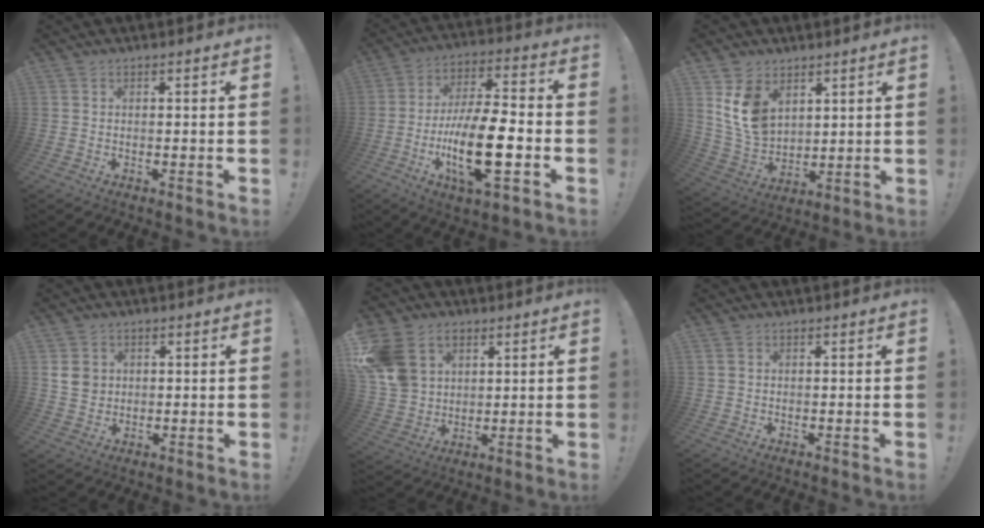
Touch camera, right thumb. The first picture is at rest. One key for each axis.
{"total": 19.1, "fx": -5.8, "fy": 6.2, "fz": 17.1, "tx": -0.323, "ty": 0.015, "tz": -0.093}
{"total": 11.7, "fx": 5.5, "fy": 8.5, "fz": 6.0, "tx": -0.115, "ty": -0.027, "tz": 0.109}
{"total": 5.3, "fx": 1.4, "fy": 4.6, "fz": 2.2, "tx": -0.026, "ty": -0.001, "tz": 0.027}
{"total": 14.8, "fx": 6.4, "fy": 11.4, "fz": 6.9, "tx": -0.122, "ty": -0.023, "tz": 0.132}
{"total": 1.2, "fx": 0.6, "fy": 0.9, "fz": 0.4, "tx": -0.012, "ty": 0.005, "tz": 0.013}